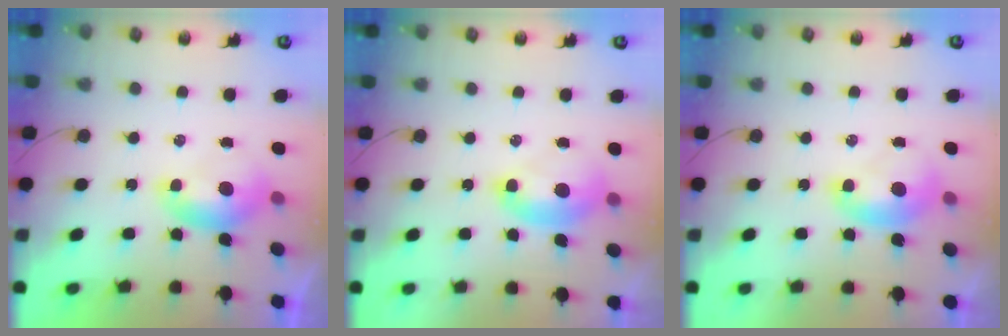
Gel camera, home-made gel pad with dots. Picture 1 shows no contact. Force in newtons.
{"total": 2.7, "press": 2.6, "slide": 0.6}
{"total": 1.1, "press": 1.1, "slide": 0.1}